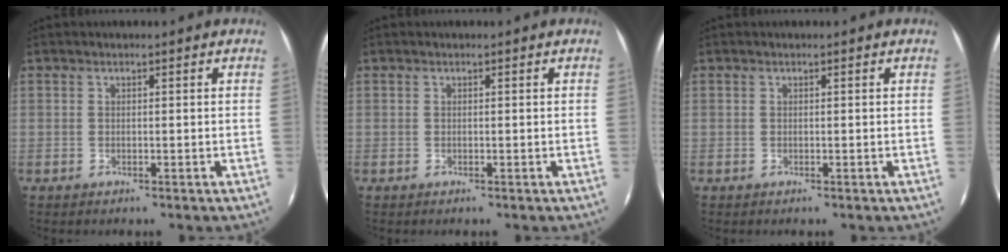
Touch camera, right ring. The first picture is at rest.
{"total": 0.0}
{"total": 0.0}